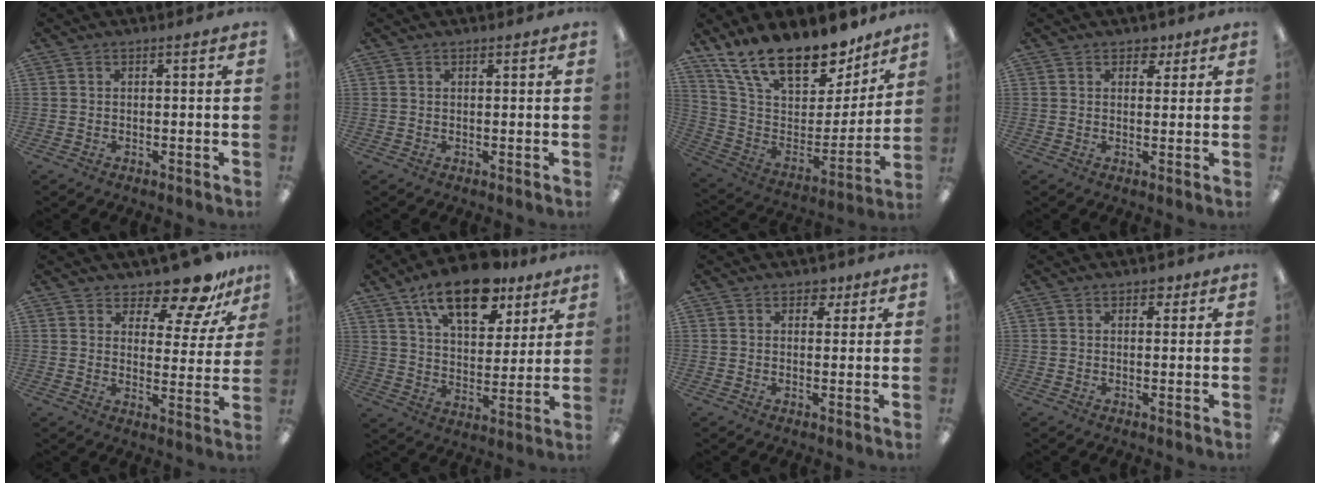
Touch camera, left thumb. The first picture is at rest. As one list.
[{"total": 0.7, "force": [0.5, 0.4, 0.1], "torque": [0.005, -0.002, 0.008]}, {"total": 21.8, "force": [16.8, 8.8, 10.7], "torque": [-0.187, -0.122, 0.300]}, {"total": 3.7, "force": [2.4, 2.5, 1.2], "torque": [-0.005, -0.007, 0.040]}, {"total": 11.4, "force": [10.0, 3.5, 4.2], "torque": [-0.065, -0.077, 0.180]}, {"total": 17.3, "force": [12.0, 7.9, 9.7], "torque": [-0.149, -0.061, 0.204]}, {"total": 3.5, "force": [2.2, 2.4, 1.2], "torque": [-0.004, -0.005, 0.036]}, {"total": 2.2, "force": [1.4, 1.4, 0.8], "torque": [0.000, -0.003, 0.022]}]